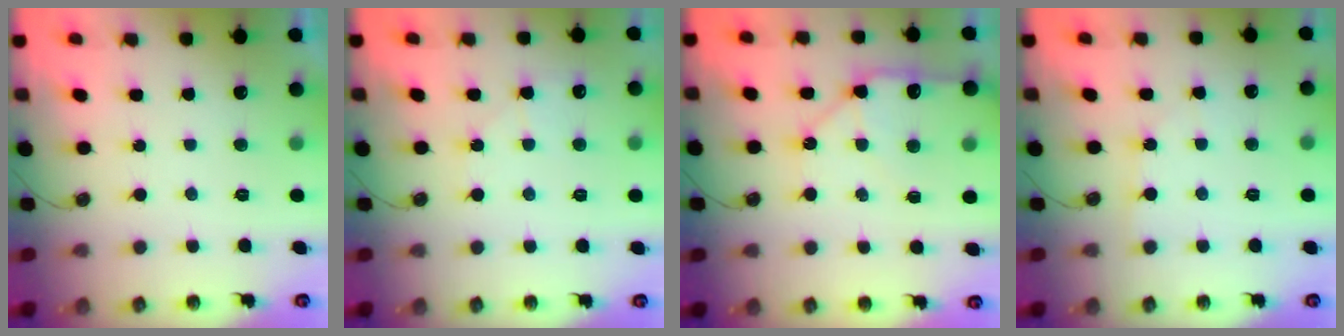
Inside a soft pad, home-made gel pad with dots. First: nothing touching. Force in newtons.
{"total": 4.7, "press": 4.7, "slide": 0.6}
{"total": 11.1, "press": 11.0, "slide": 1.4}
{"total": 3.5, "press": 3.5, "slide": 0.5}